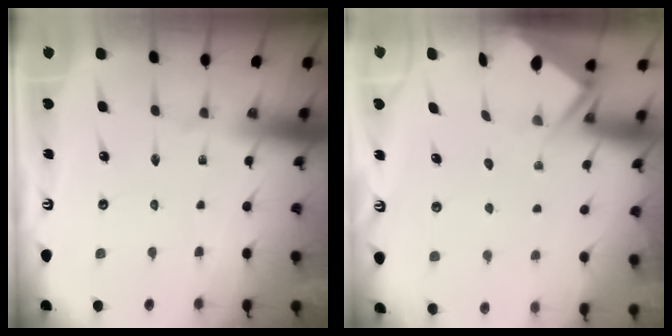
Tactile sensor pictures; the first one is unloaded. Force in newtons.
{"total": 3.3, "press": 3.2, "slide": 0.3}